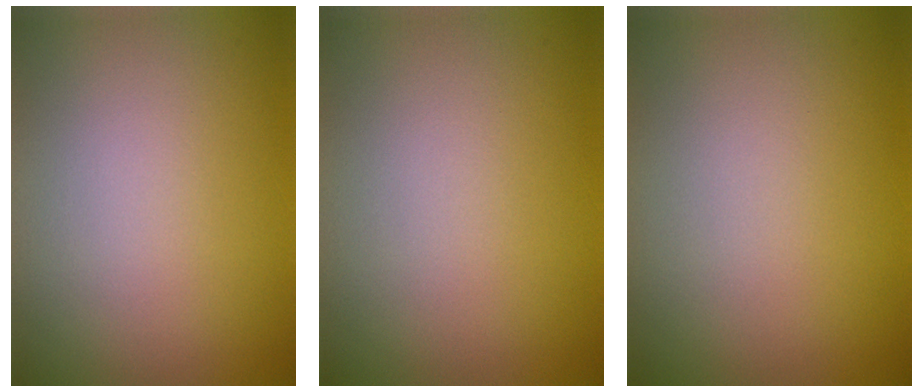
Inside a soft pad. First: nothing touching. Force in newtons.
{"total": 0.0}
{"total": 0.0}